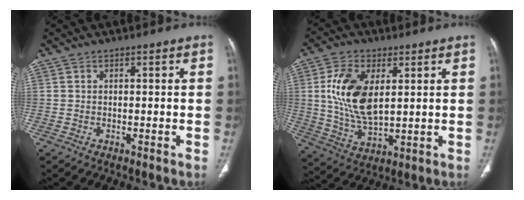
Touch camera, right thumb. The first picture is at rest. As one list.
[{"total": 13.2, "force": [2.9, 7.1, 10.7], "torque": [-0.205, -0.016, 0.063]}]